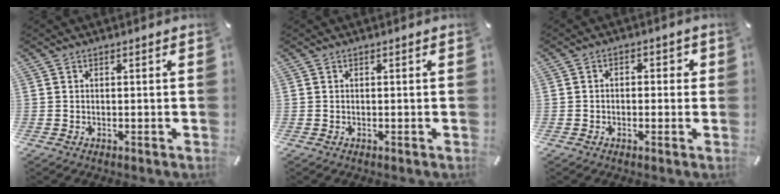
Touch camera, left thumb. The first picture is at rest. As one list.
[{"total": 0.0}, {"total": 2.7, "force": [-1.2, 2.0, 1.5], "torque": [-0.028, 0.015, -0.026]}]